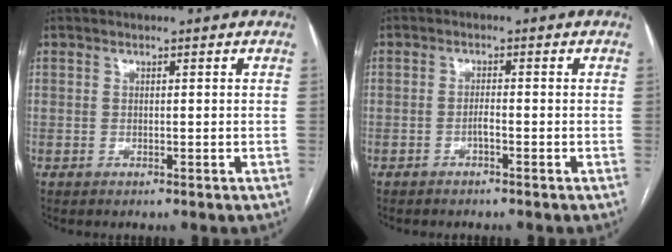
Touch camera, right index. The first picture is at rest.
{"total": 1.3, "force": [-0.8, 0.1, 1.0], "torque": [-0.019, 0.002, -0.016]}